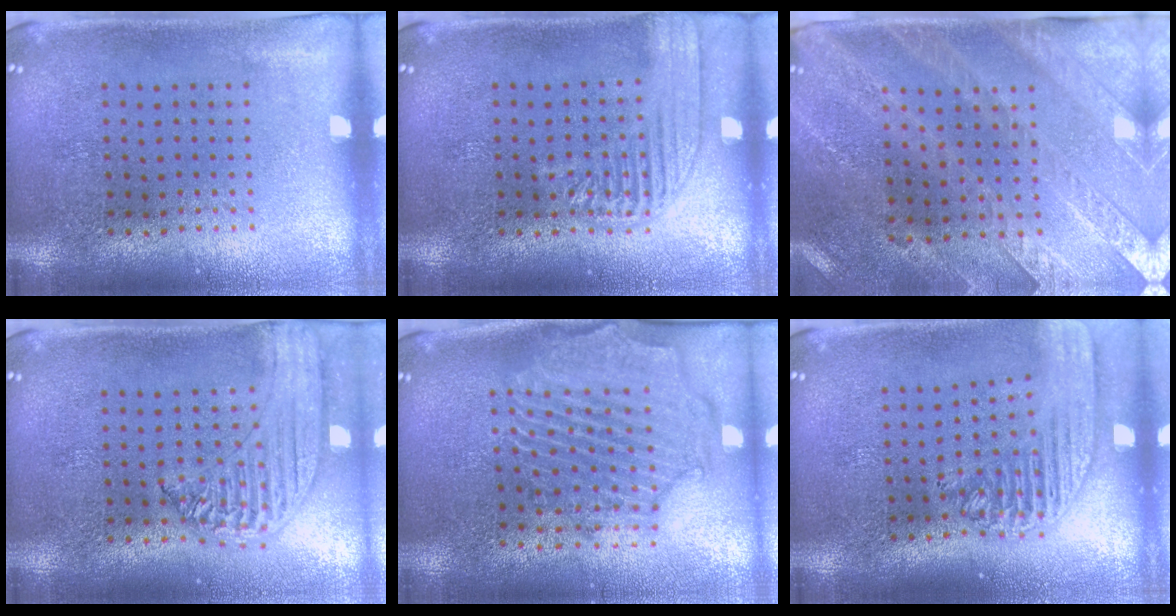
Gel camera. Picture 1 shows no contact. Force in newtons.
{"total": 2.4, "press": 2.4, "slide": 0.3}
{"total": 2.7, "press": 2.5, "slide": 1.0}
{"total": 1.5, "press": 1.4, "slide": 0.3}
{"total": 2.3, "press": 2.2, "slide": 0.9}
{"total": 2.1, "press": 1.8, "slide": 1.1}